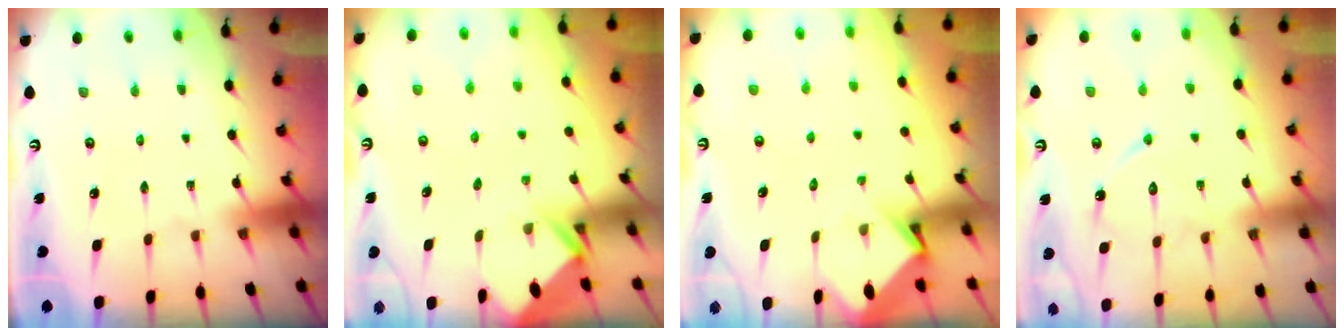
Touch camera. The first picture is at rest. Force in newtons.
{"total": 2.7, "press": 2.7, "slide": 0.2}
{"total": 3.7, "press": 3.7, "slide": 0.3}
{"total": 10.5, "press": 10.5, "slide": 0.3}